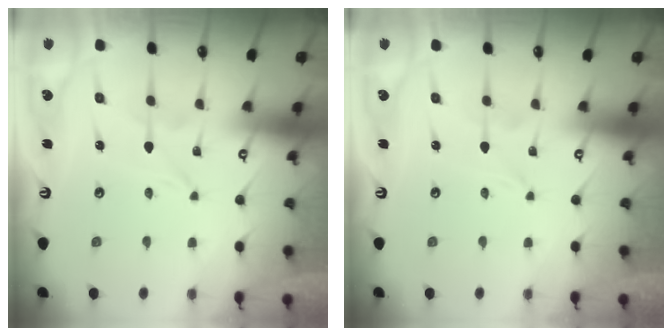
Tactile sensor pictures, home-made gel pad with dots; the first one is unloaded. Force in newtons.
{"total": 0.0}